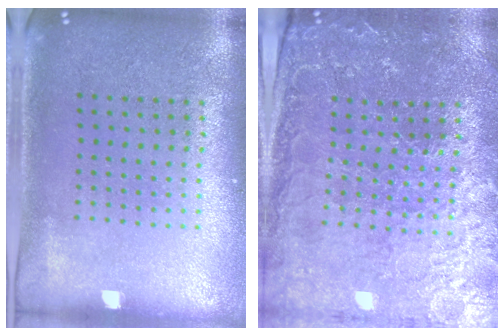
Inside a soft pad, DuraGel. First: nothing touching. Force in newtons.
{"total": 1.7, "press": 1.7, "slide": 0.3}